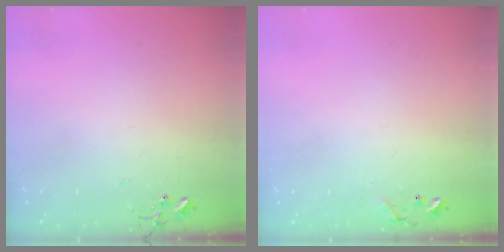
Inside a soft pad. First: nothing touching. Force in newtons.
{"total": 7.7, "press": 7.7, "slide": 0.5}